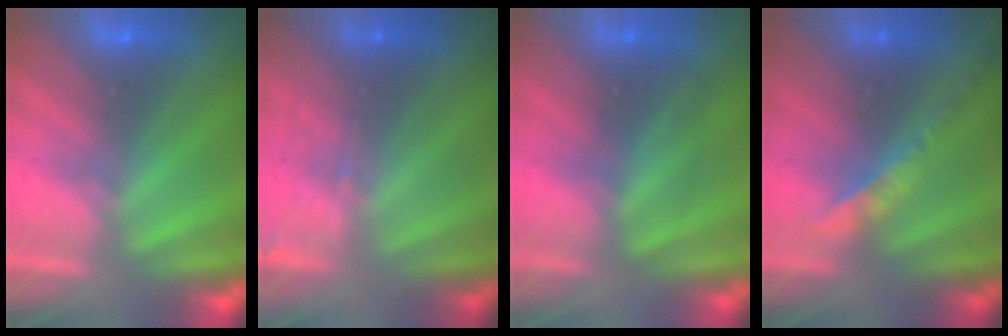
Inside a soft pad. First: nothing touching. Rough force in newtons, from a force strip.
{"total": 1.3}
{"total": 2.4}
{"total": 2.4}